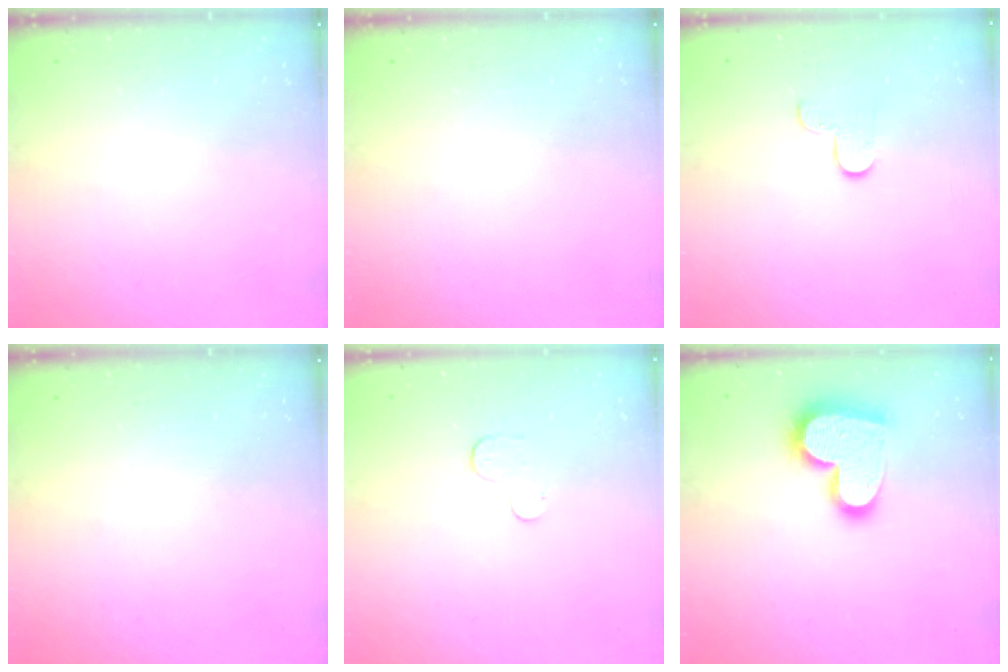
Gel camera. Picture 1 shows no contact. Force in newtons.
{"total": 0.0}
{"total": 3.8, "press": 3.8, "slide": 0.4}
{"total": 0.0}
{"total": 3.1, "press": 3.1, "slide": 0.3}
{"total": 16.7, "press": 16.7, "slide": 1.0}